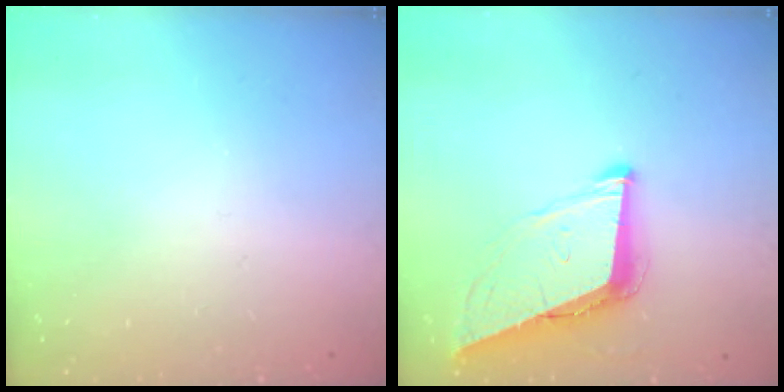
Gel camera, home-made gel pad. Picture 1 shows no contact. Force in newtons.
{"total": 9.3, "press": 8.7, "slide": 3.2}